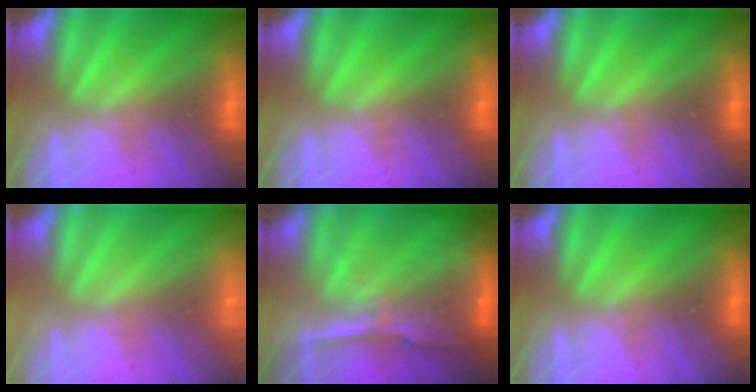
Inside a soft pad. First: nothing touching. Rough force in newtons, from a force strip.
{"total": 0.0}
{"total": 0.0}
{"total": 2.3}
{"total": 7.1}
{"total": 0.0}